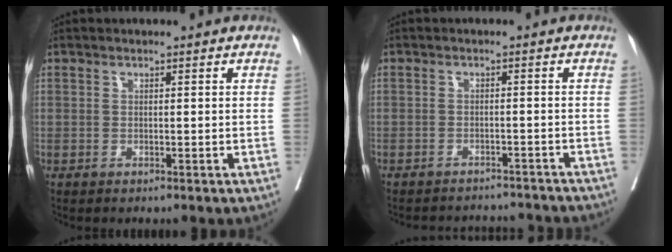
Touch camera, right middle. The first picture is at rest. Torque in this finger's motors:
{"motor_torque": [1.02, -1.12, 0.13, 0.04]}